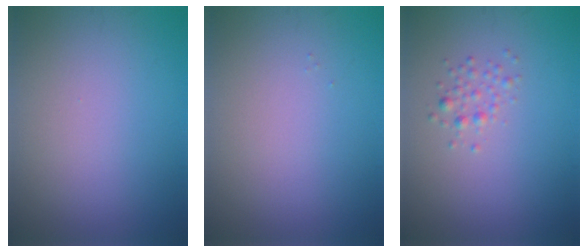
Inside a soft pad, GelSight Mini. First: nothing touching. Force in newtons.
{"total": 0.0}
{"total": 1.2, "press": 1.2, "slide": 0.1}